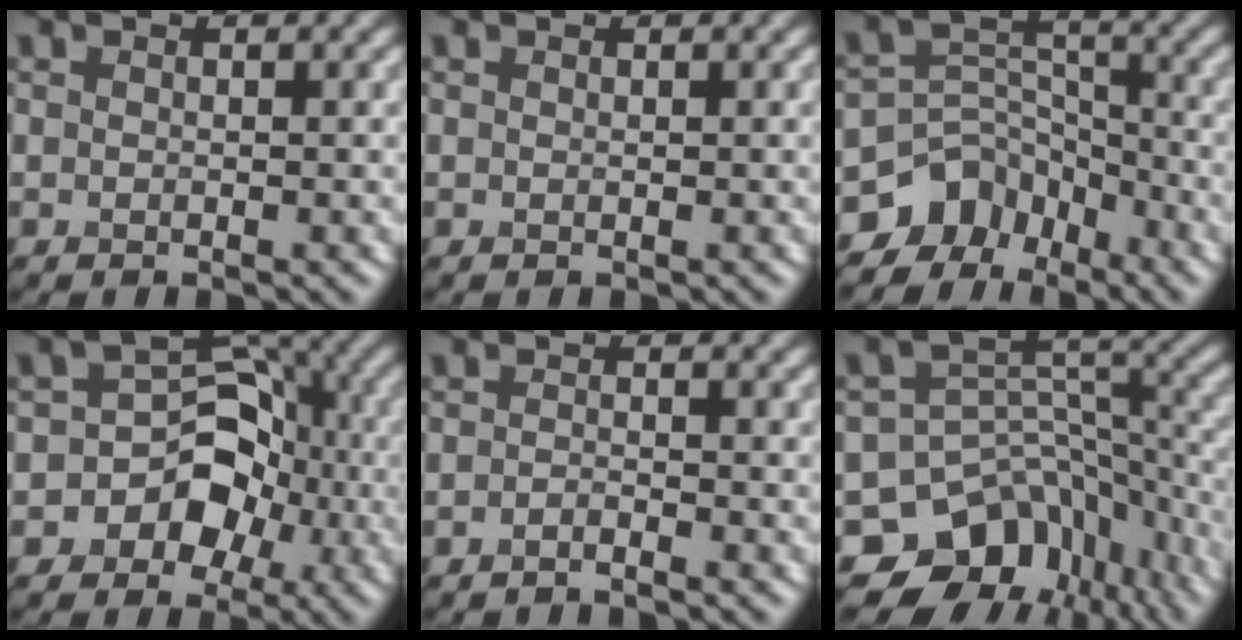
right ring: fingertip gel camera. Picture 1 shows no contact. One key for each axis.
{"total": 0.0}
{"total": 8.0, "fx": -5.9, "fy": 5.2, "fz": 1.7, "tx": -0.009, "ty": 0.014, "tz": -0.101}
{"total": 7.1, "fx": -2.7, "fy": 5.8, "fz": 3.2, "tx": -0.012, "ty": 0.018, "tz": -0.061}
{"total": 1.1, "fx": -0.9, "fy": 0.2, "fz": 0.7, "tx": -0.010, "ty": -0.001, "tz": -0.019}
{"total": 13.7, "fx": -9.1, "fy": 9.2, "fz": 4.4, "tx": -0.082, "ty": 0.012, "tz": -0.118}